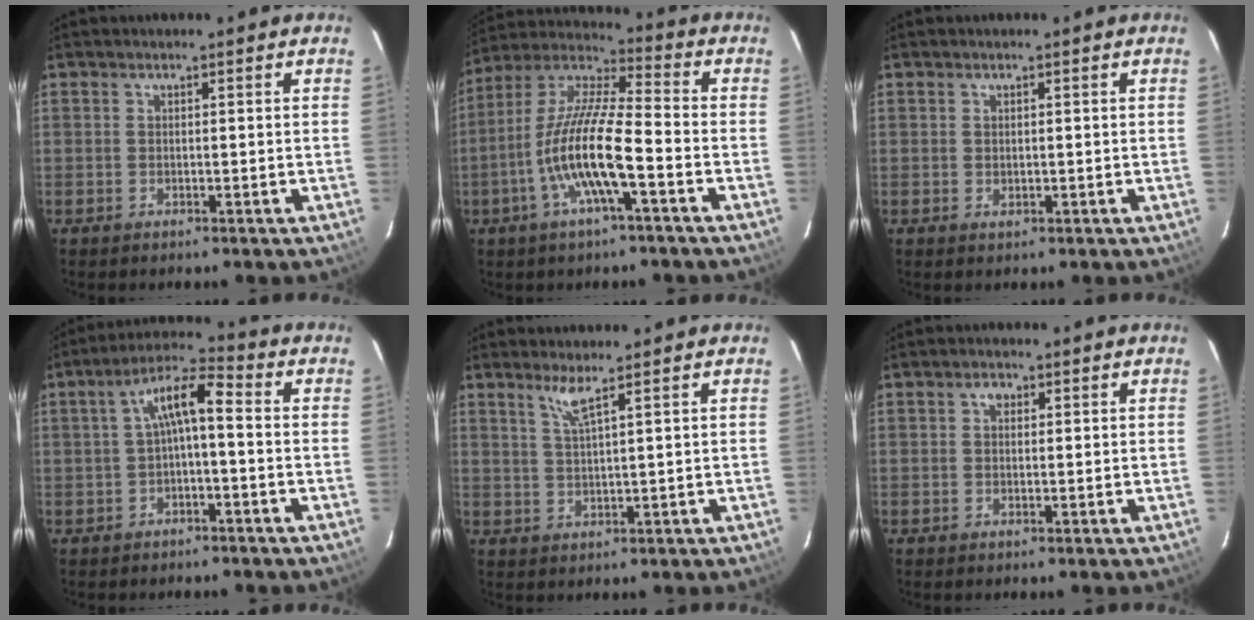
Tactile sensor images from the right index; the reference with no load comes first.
{"total": 14.1, "force": [-5.0, 2.2, 13.0], "torque": [-0.259, -0.002, -0.103]}
{"total": 0.7, "force": [0.2, 0.6, 0.2], "torque": [-0.003, -0.001, 0.005]}
{"total": 6.7, "force": [-0.6, 1.8, 6.4], "torque": [-0.132, 0.023, -0.012]}
{"total": 3.2, "force": [2.2, -0.6, 2.2], "torque": [-0.047, -0.008, 0.044]}
{"total": 1.5, "force": [0.5, 1.2, 0.8], "torque": [-0.011, 0.008, 0.006]}